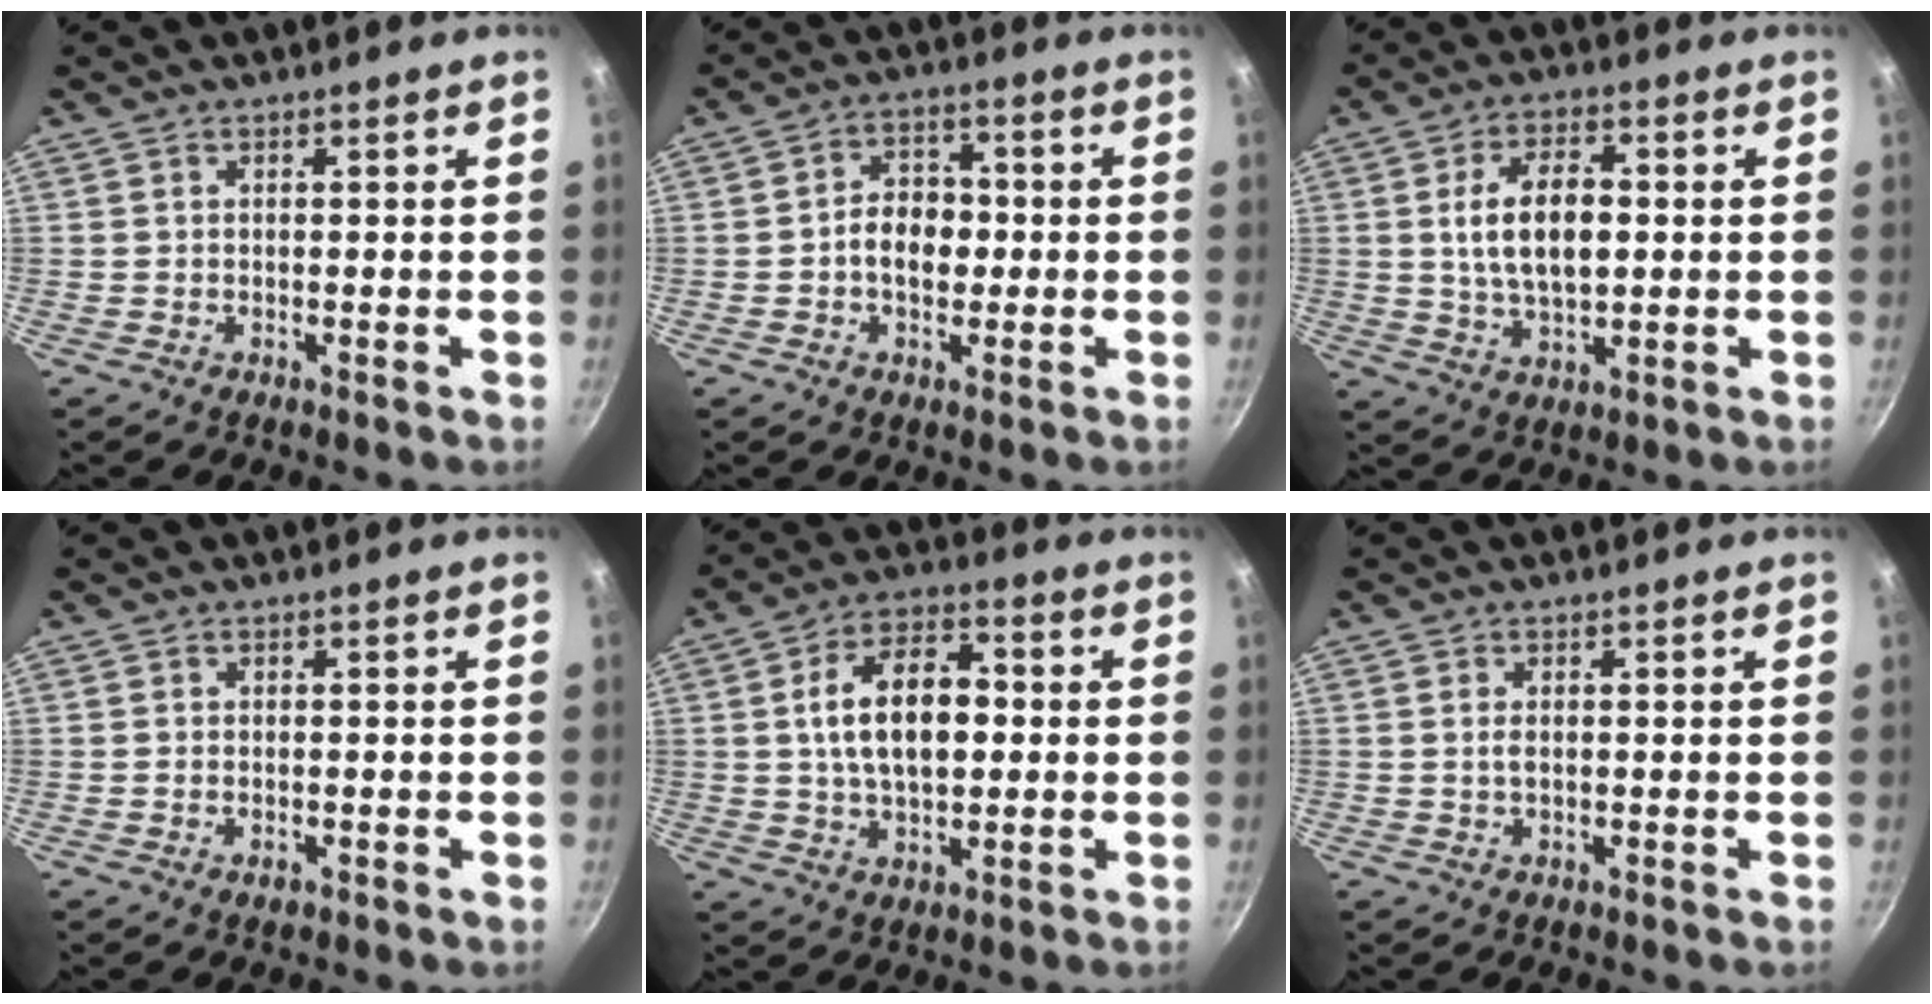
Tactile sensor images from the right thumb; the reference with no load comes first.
{"total": 7.4, "force": [-0.8, 5.2, 5.2], "torque": [-0.059, 0.018, -0.021]}
{"total": 10.9, "force": [1.1, 5.8, 9.2], "torque": [-0.154, 0.003, 0.024]}
{"total": 0.9, "force": [-0.4, 0.6, 0.6], "torque": [-0.013, 0.003, -0.006]}
{"total": 13.4, "force": [1.1, 7.7, 11.0], "torque": [-0.172, 0.016, 0.014]}
{"total": 1.3, "force": [0.1, 0.7, 1.1], "torque": [-0.021, -0.001, 0.003]}